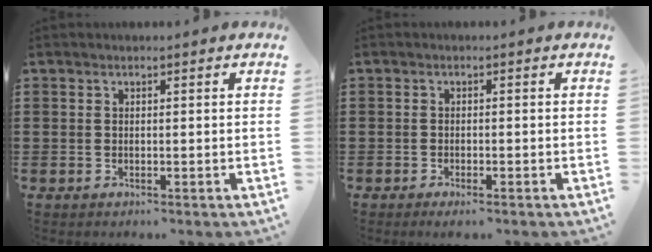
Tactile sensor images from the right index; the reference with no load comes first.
{"total": 1.0, "force": [-0.9, 0.1, 0.6], "torque": [-0.012, -0.004, -0.015]}